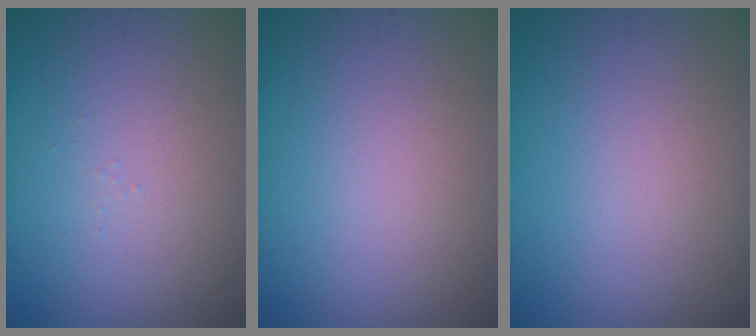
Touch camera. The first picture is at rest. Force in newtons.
{"total": 0.0}
{"total": 0.0}